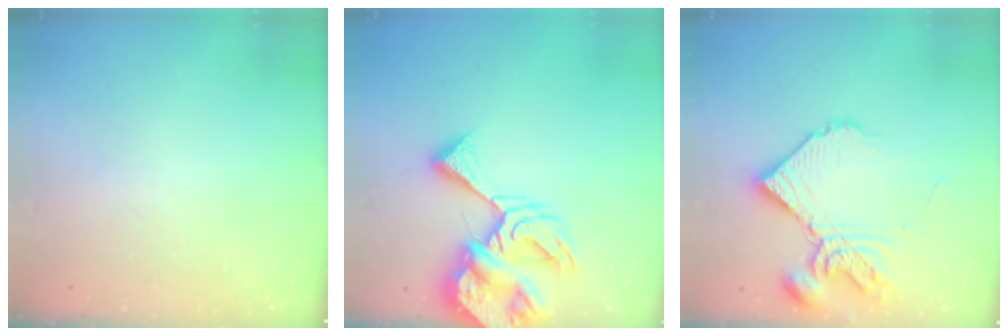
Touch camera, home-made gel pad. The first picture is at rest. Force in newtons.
{"total": 16.1, "press": 16.0, "slide": 1.7}
{"total": 14.3, "press": 14.2, "slide": 1.6}